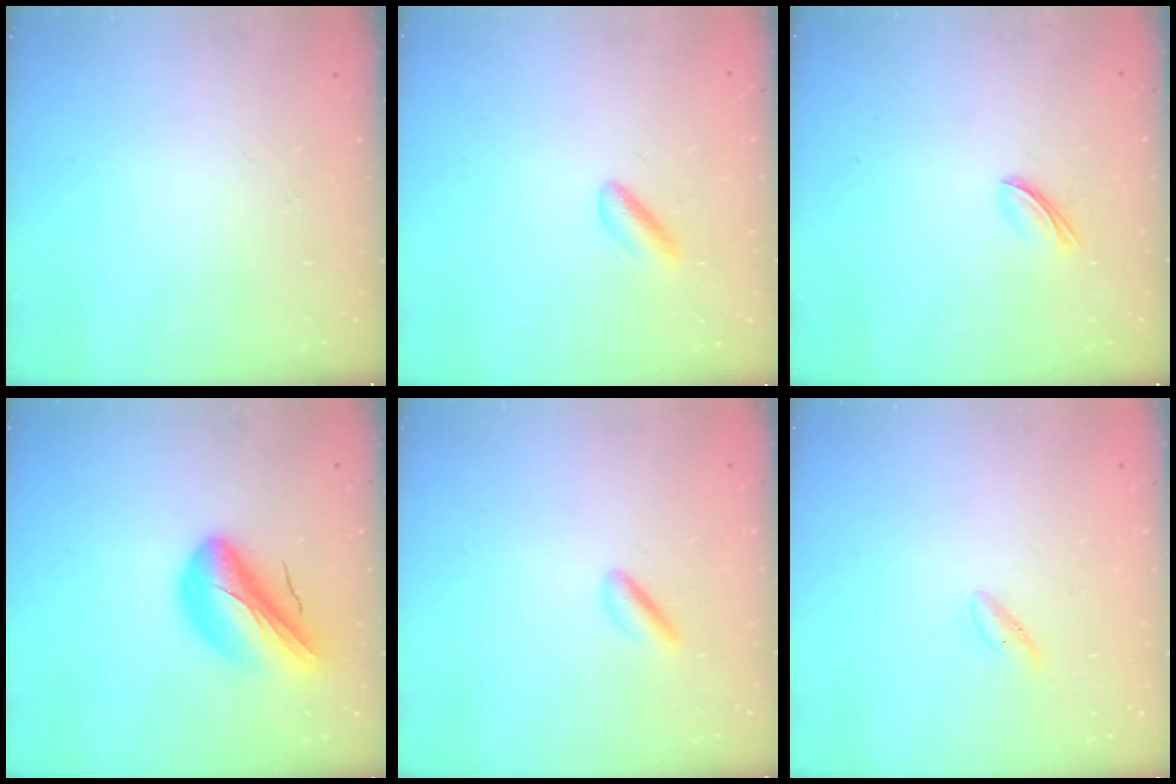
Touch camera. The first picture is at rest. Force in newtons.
{"total": 4.9, "press": 4.7, "slide": 1.1}
{"total": 3.7, "press": 3.7, "slide": 0.7}
{"total": 14.0, "press": 13.5, "slide": 3.6}
{"total": 2.5, "press": 2.3, "slide": 1.0}
{"total": 1.8, "press": 1.6, "slide": 0.9}